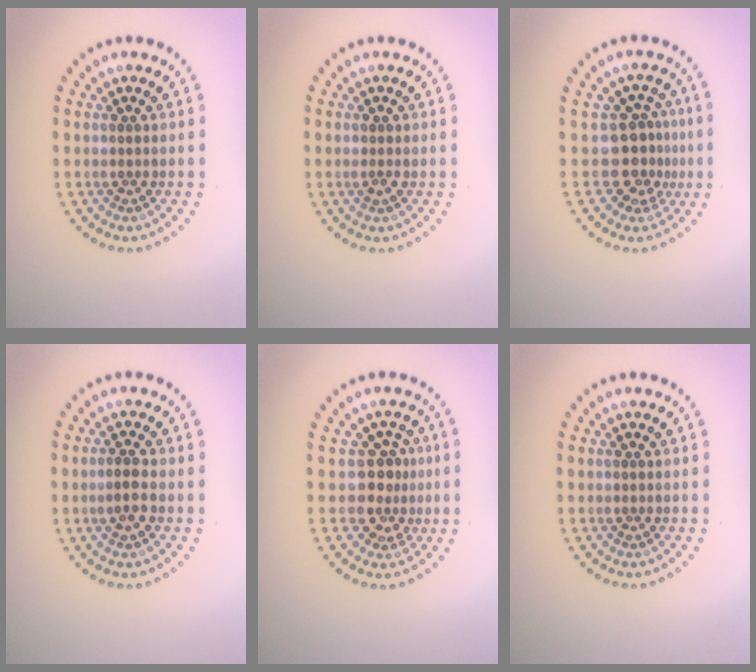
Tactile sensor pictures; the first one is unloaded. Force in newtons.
{"total": 0.8, "press": 0.8, "slide": 0.1}
{"total": 3.2, "press": 2.4, "slide": 2.1}
{"total": 1.8, "press": 1.7, "slide": 0.5}
{"total": 2.7, "press": 2.3, "slide": 1.5}
{"total": 0.0}